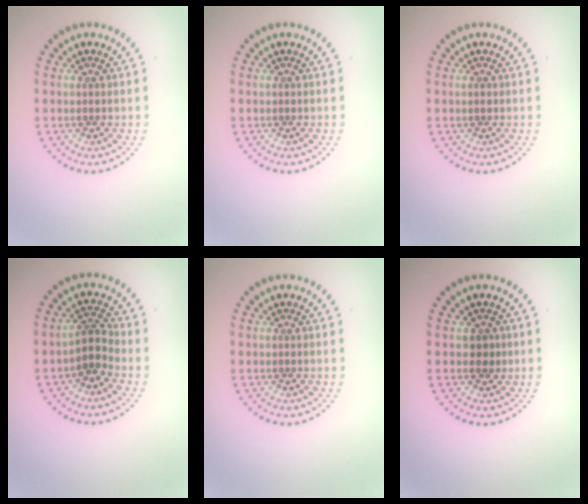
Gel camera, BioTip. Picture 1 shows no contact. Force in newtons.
{"total": 0.0}
{"total": 0.6, "press": 0.6, "slide": 0.1}
{"total": 2.3, "press": 1.9, "slide": 1.3}
{"total": 0.0}
{"total": 1.3, "press": 1.1, "slide": 0.6}